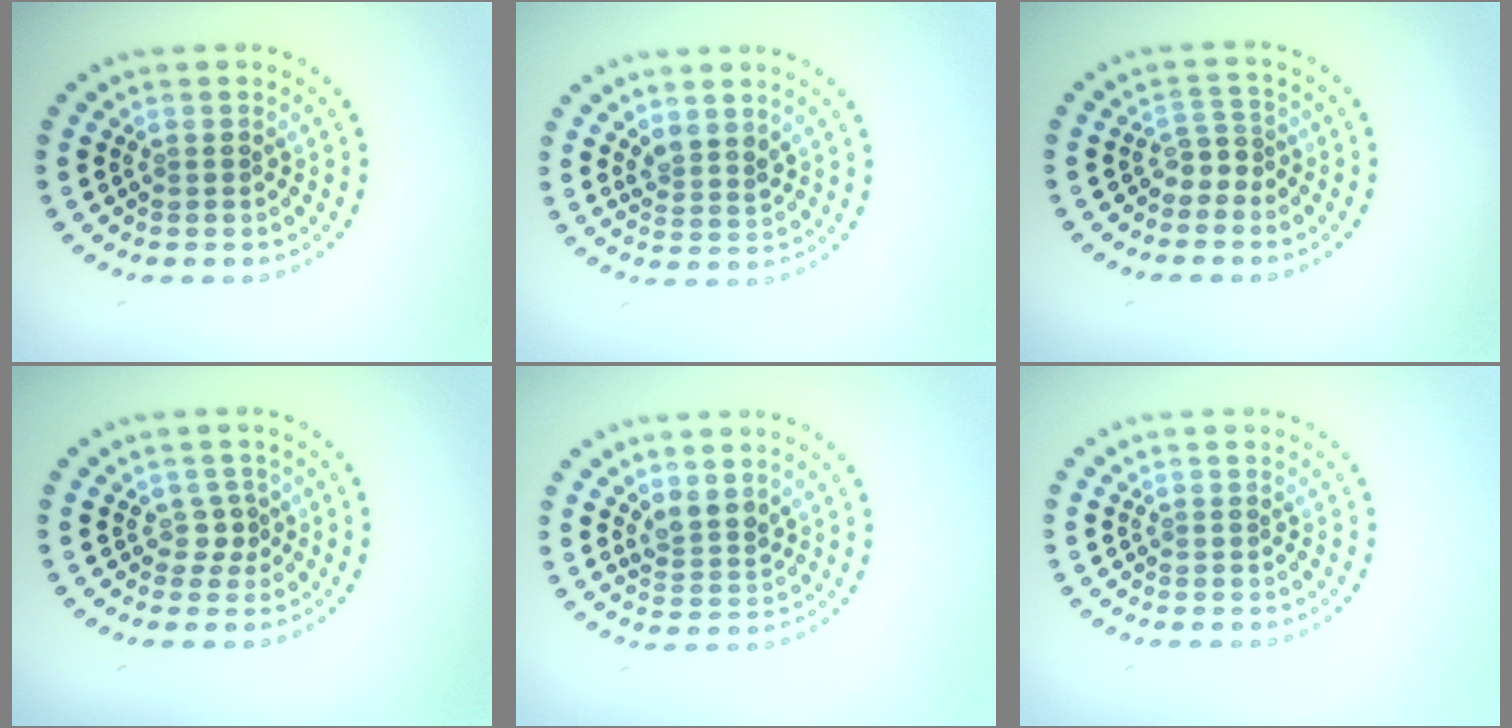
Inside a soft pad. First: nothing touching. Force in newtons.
{"total": 1.9, "press": 1.6, "slide": 1.1}
{"total": 1.8, "press": 1.2, "slide": 1.4}
{"total": 1.4, "press": 0.9, "slide": 1.1}
{"total": 2.2, "press": 1.9, "slide": 1.2}
{"total": 0.0}